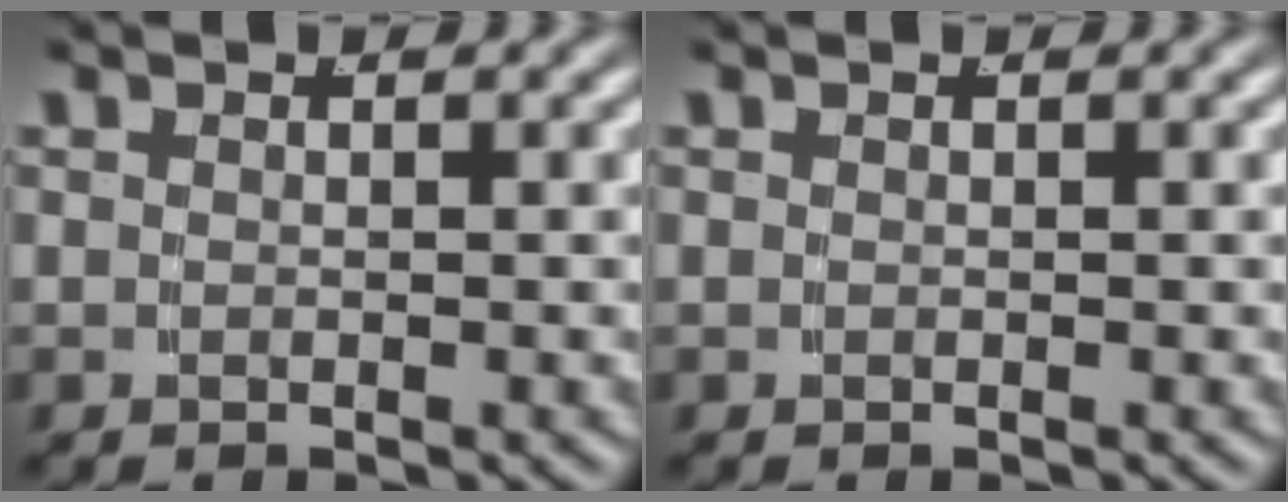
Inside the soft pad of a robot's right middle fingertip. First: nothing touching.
{"total": 0.0}